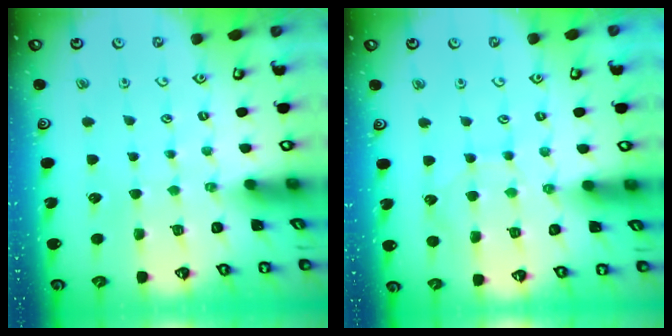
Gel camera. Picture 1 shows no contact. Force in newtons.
{"total": 6.2, "press": 6.2, "slide": 0.6}